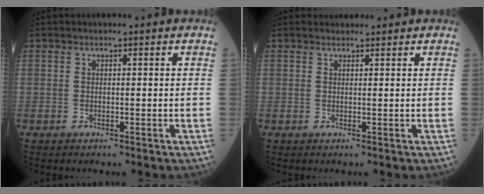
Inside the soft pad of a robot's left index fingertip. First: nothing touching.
{"total": 1.2, "force": [1.1, 0.3, -0.1], "torque": [-0.009, 0.009, 0.020]}